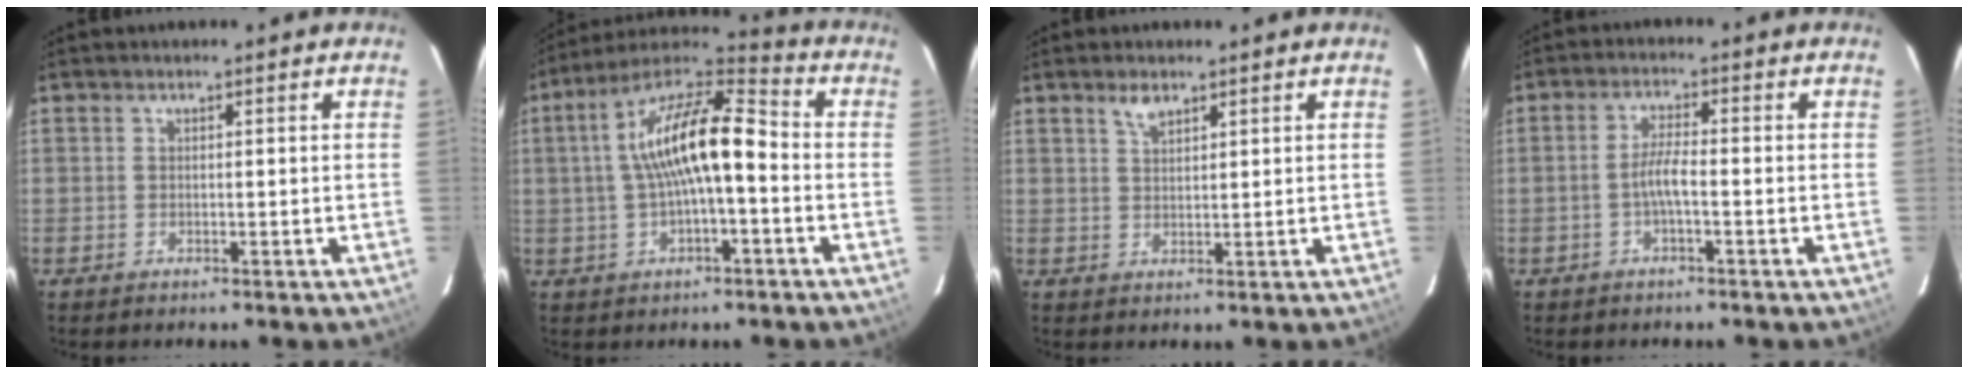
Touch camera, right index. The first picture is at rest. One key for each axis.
{"total": 14.5, "fx": -0.7, "fy": 4.6, "fz": 13.7, "tx": -0.247, "ty": 0.027, "tz": -0.016}
{"total": 2.6, "fx": 1.9, "fy": 1.1, "fz": 1.4, "tx": -0.025, "ty": 0.004, "tz": 0.037}
{"total": 3.4, "fx": -1.4, "fy": 0.3, "fz": 3.1, "tx": -0.067, "ty": 0.006, "tz": -0.026}